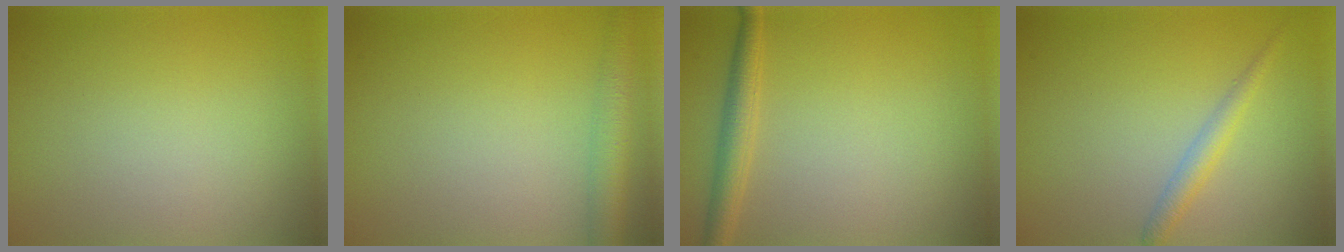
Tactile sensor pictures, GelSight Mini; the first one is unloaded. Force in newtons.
{"total": 3.1, "press": 3.1, "slide": 0.1}
{"total": 2.3, "press": 2.3, "slide": 0.1}
{"total": 1.8, "press": 1.8, "slide": 0.0}